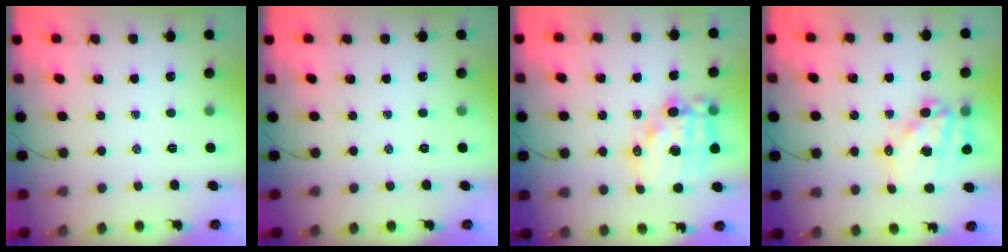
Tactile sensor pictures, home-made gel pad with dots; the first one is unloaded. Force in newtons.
{"total": 0.0}
{"total": 16.4, "press": 16.0, "slide": 3.7}
{"total": 15.9, "press": 15.4, "slide": 3.8}